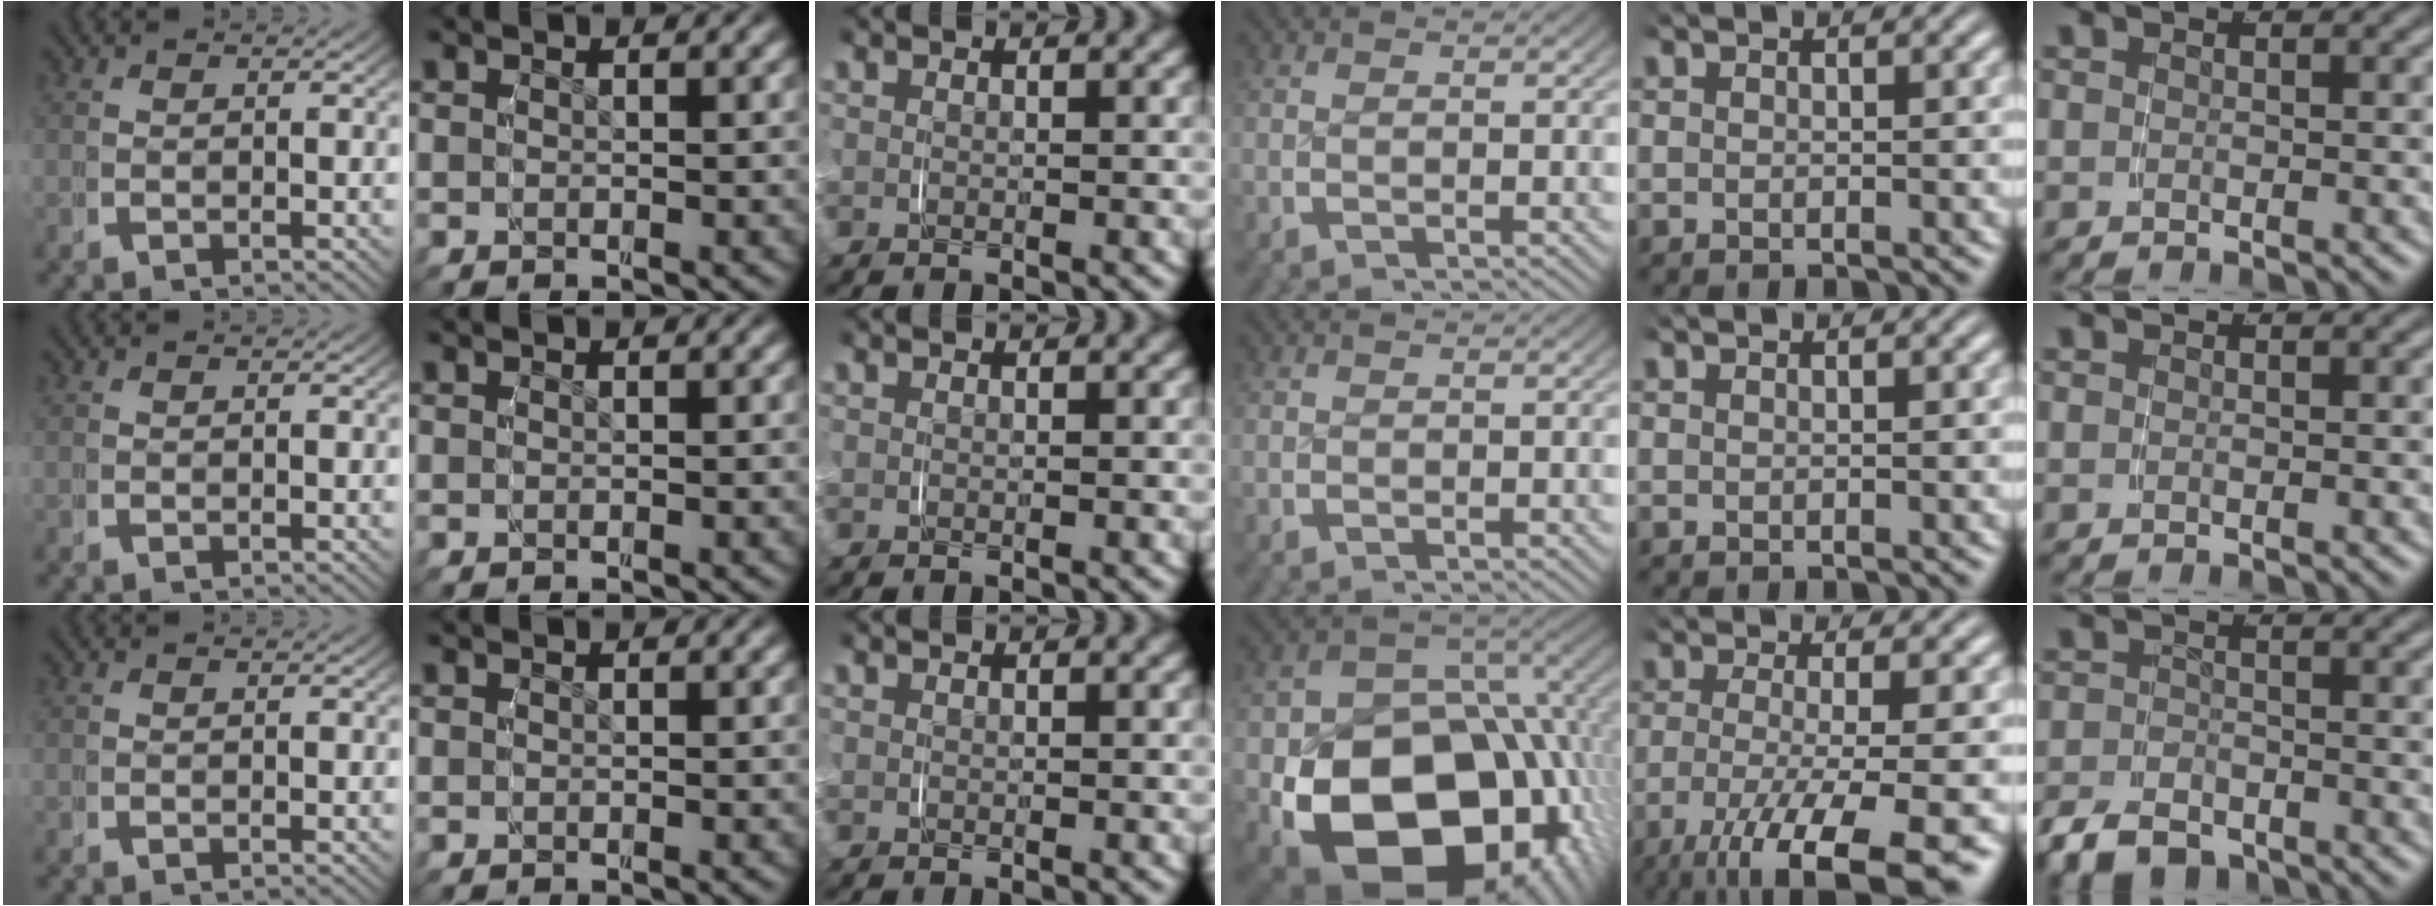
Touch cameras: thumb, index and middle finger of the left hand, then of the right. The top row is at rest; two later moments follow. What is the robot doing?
{"motion": "grasp_and_lifting", "object": "paper plate"}